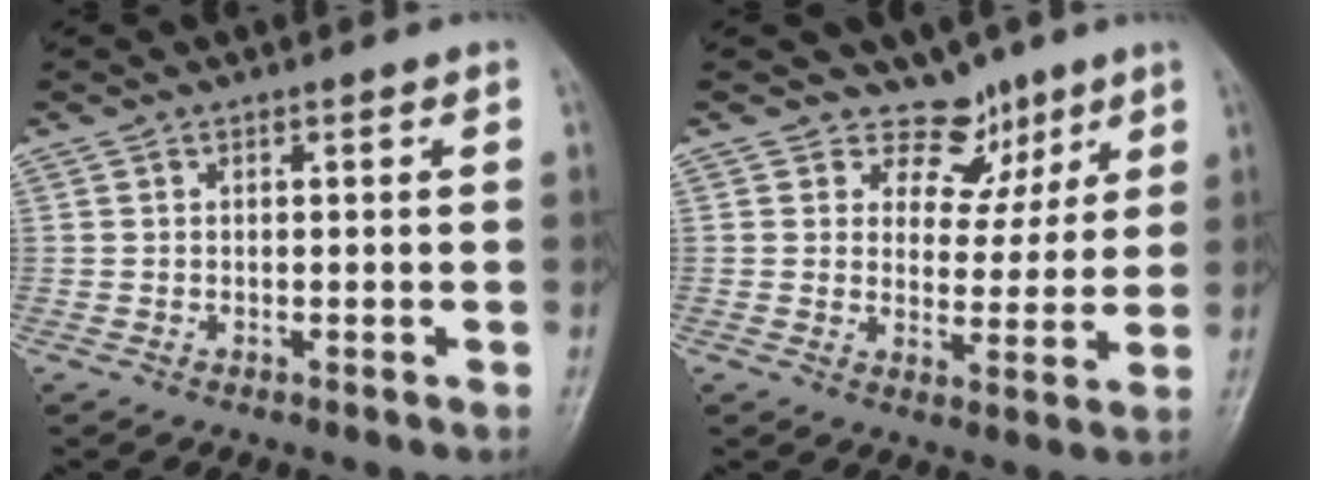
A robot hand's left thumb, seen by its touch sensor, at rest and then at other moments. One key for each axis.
{"total": 7.3, "fx": 5.4, "fy": 4.9, "fz": 0.4, "tx": 0.032, "ty": -0.038, "tz": 0.078}